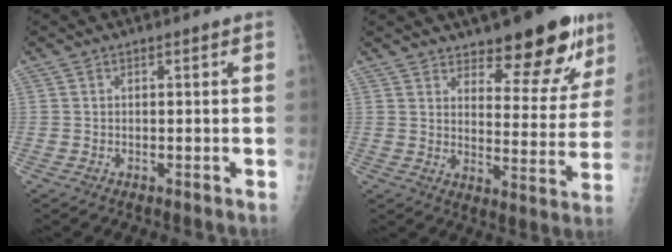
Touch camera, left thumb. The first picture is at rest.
{"total": 14.7, "force": [10.2, 5.4, 9.2], "torque": [-0.063, -0.068, 0.147]}